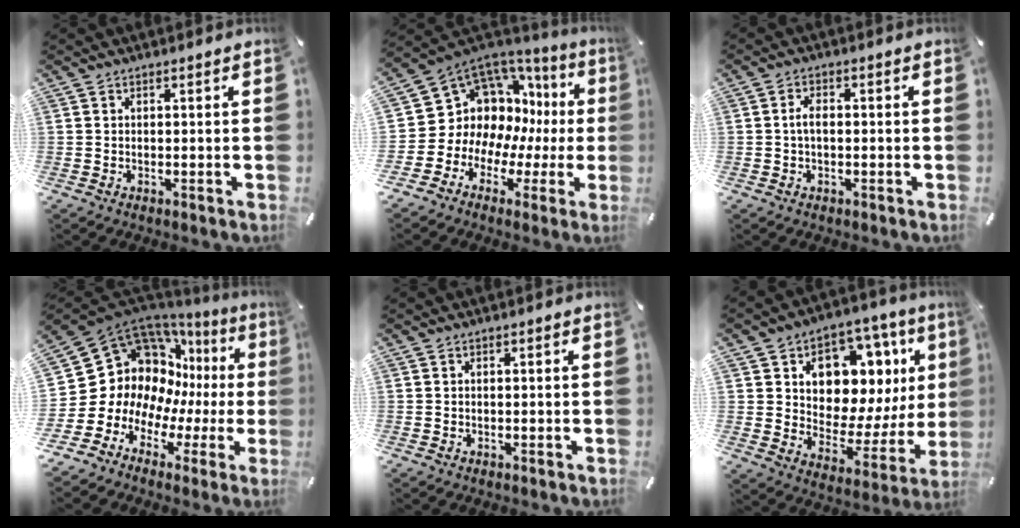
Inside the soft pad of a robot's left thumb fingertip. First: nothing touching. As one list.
[{"total": 12.6, "force": [4.4, 10.4, 5.6], "torque": [-0.118, -0.057, 0.096]}, {"total": 3.2, "force": [-0.3, 1.8, 2.6], "torque": [-0.050, 0.006, -0.006]}, {"total": 17.1, "force": [5.3, 14.2, 7.9], "torque": [-0.143, -0.079, 0.124]}, {"total": 0.0}, {"total": 12.6, "force": [6.9, 8.3, 6.5], "torque": [-0.091, -0.070, 0.121]}]